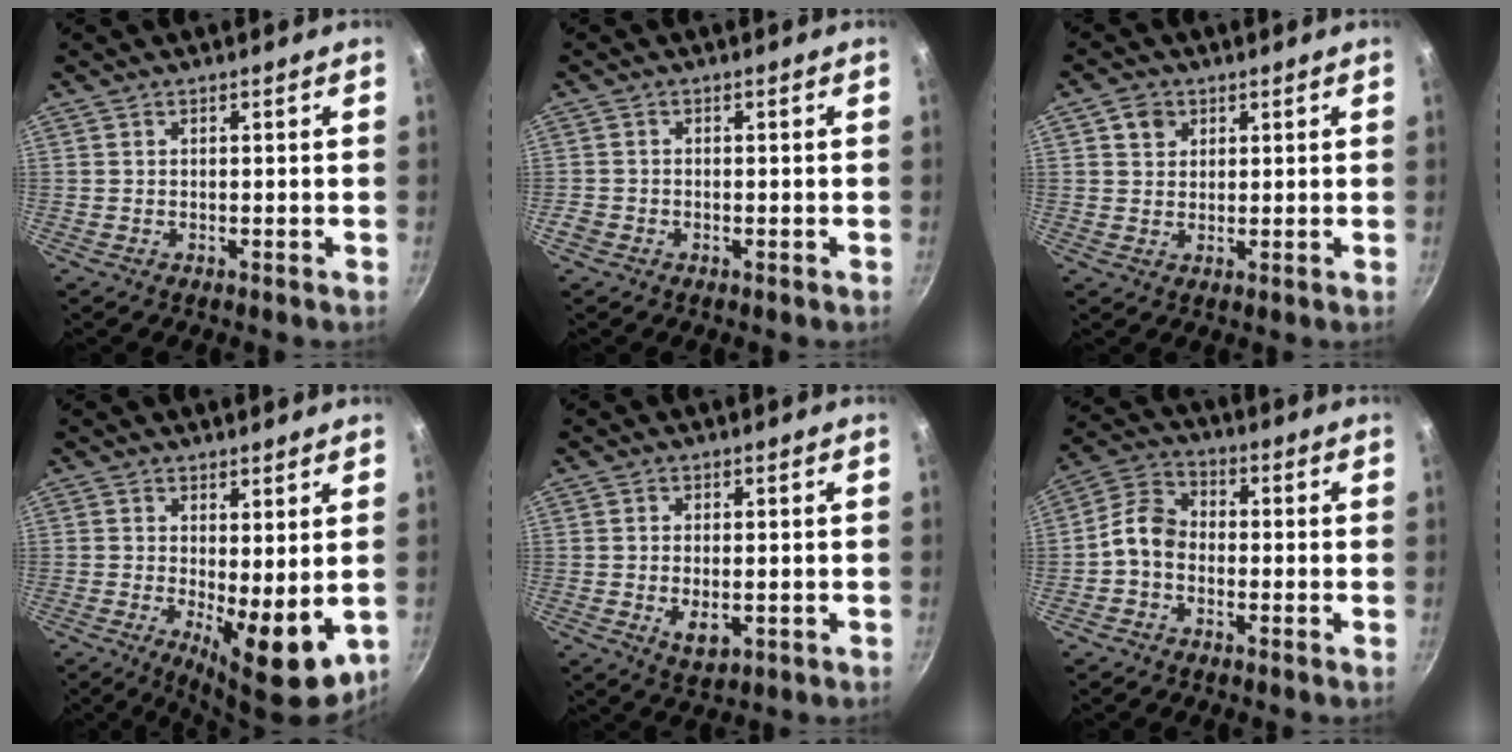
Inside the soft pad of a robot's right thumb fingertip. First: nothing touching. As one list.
[{"total": 1.4, "force": [-0.8, 1.1, 0.5], "torque": [-0.013, 0.001, -0.016]}, {"total": 3.5, "force": [1.6, 2.9, 1.2], "torque": [-0.003, 0.000, 0.027]}, {"total": 9.9, "force": [-0.3, 3.6, 9.2], "torque": [-0.112, -0.016, 0.008]}, {"total": 4.5, "force": [-0.8, 2.4, 3.7], "torque": [-0.063, -0.011, -0.007]}, {"total": 6.5, "force": [-1.9, 4.7, 4.0], "torque": [-0.072, 0.033, -0.055]}]